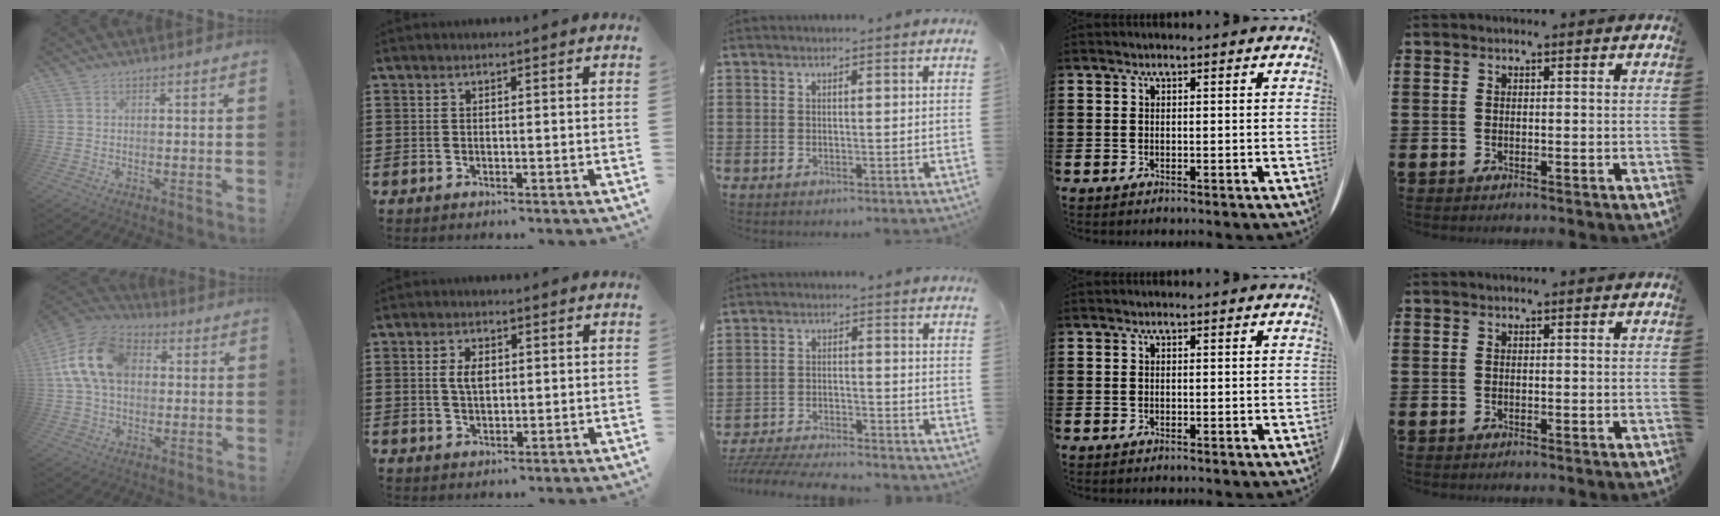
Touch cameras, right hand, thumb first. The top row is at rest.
{"thumb": {"total": 17.2, "force": [3.6, 12.1, 11.6], "torque": [-0.203, 0.012, 0.069]}, "index": {"total": 3.3, "force": [0.6, 1.8, 2.7], "torque": [-0.048, 0.007, 0.006]}, "middle": {"total": 5.5, "force": [-5.5, 0.3, 1.0], "torque": [-0.026, -0.001, -0.110]}}